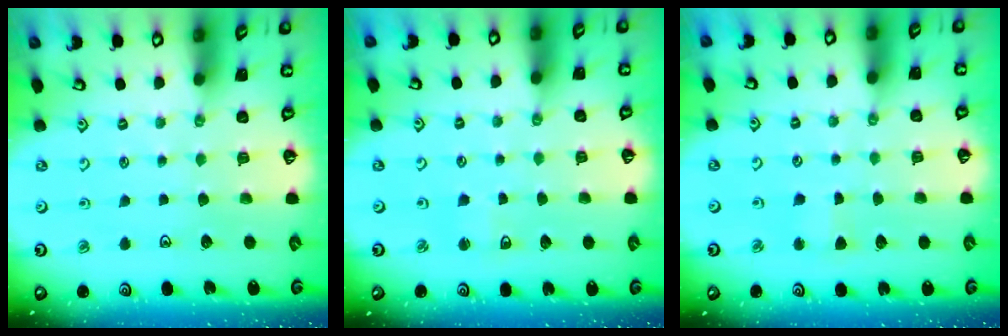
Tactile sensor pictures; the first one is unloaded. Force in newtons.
{"total": 2.8, "press": 2.7, "slide": 0.7}
{"total": 2.5, "press": 2.5, "slide": 0.3}